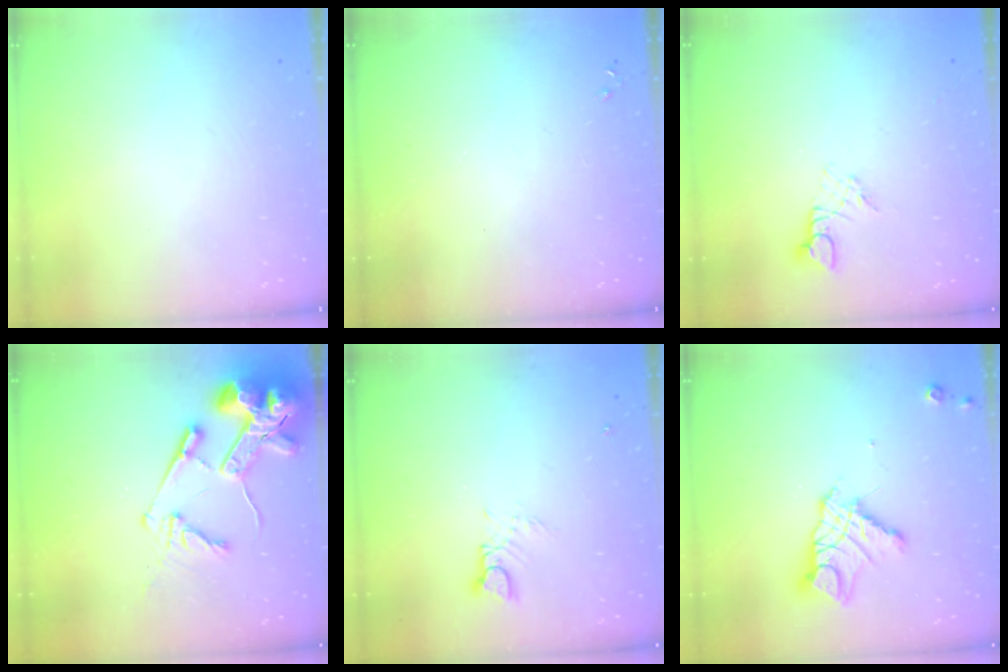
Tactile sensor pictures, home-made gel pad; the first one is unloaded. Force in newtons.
{"total": 0.0}
{"total": 2.3, "press": 2.3, "slide": 0.2}
{"total": 17.6, "press": 17.4, "slide": 2.2}
{"total": 2.9, "press": 2.9, "slide": 0.3}
{"total": 14.0, "press": 14.0, "slide": 1.4}